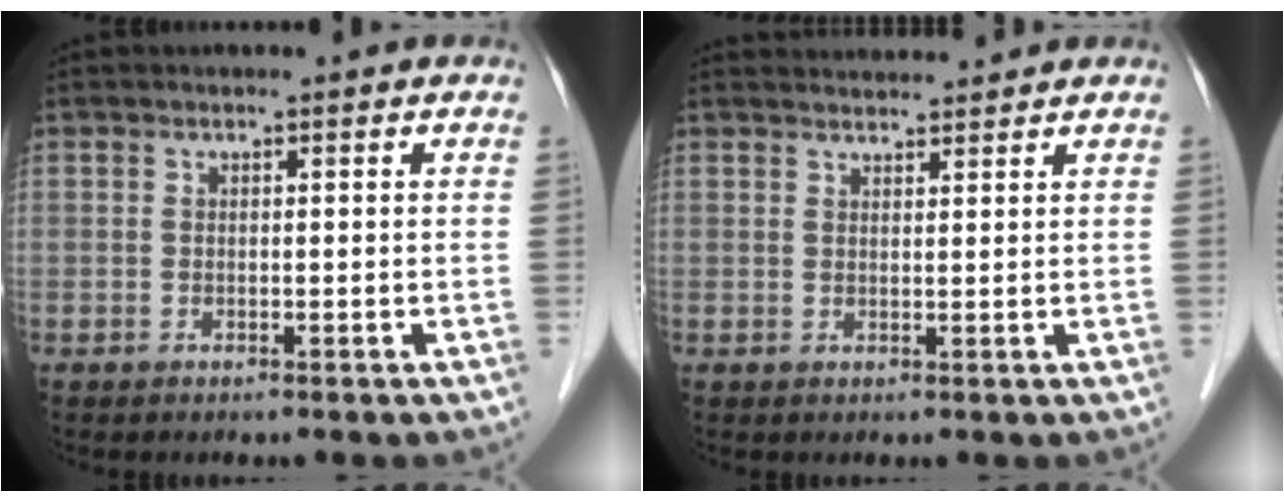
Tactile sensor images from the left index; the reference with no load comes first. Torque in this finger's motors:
{"motor_torque": [0.20, -0.29, 0.01, -0.01]}